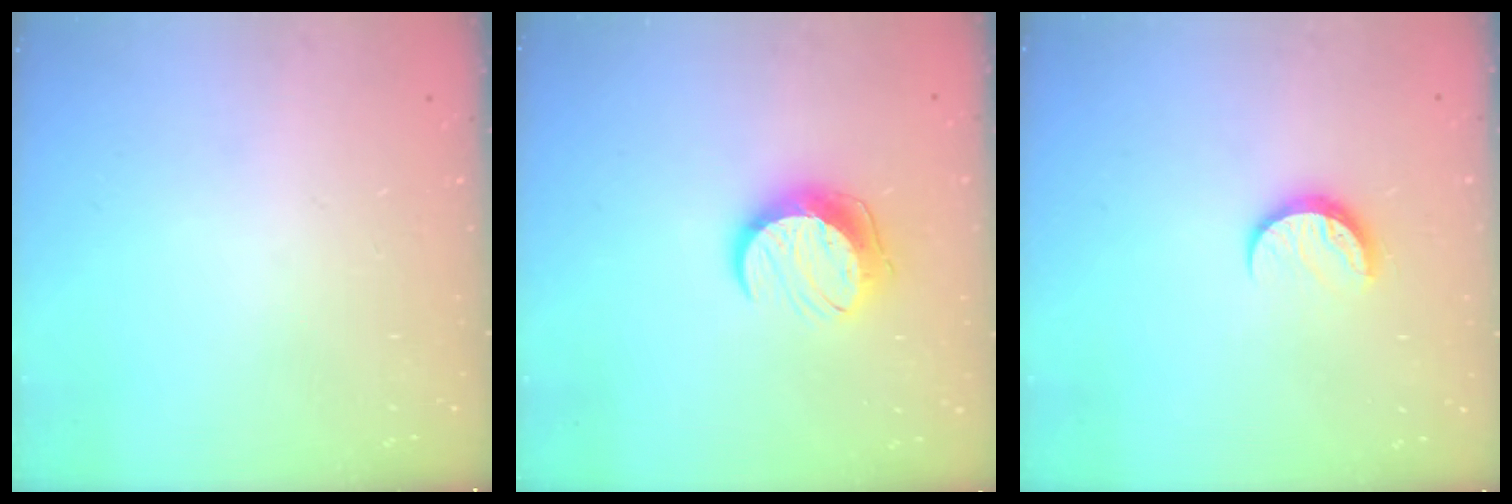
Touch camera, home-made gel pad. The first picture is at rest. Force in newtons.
{"total": 10.8, "press": 10.8, "slide": 0.5}
{"total": 7.0, "press": 7.0, "slide": 0.6}